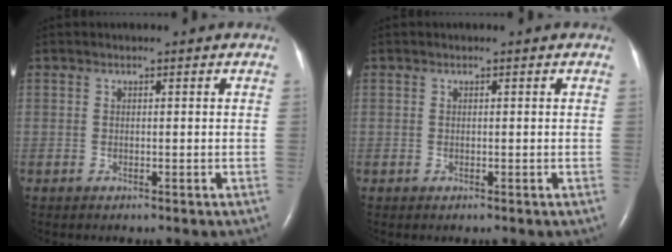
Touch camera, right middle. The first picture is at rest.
{"total": 0.0}